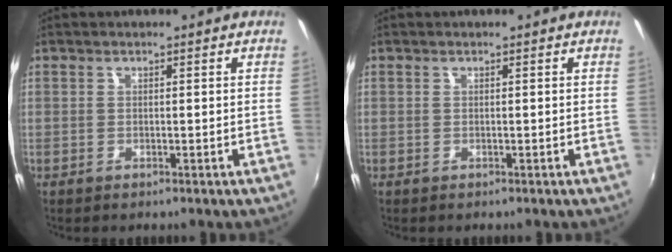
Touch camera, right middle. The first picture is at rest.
{"total": 0.0}